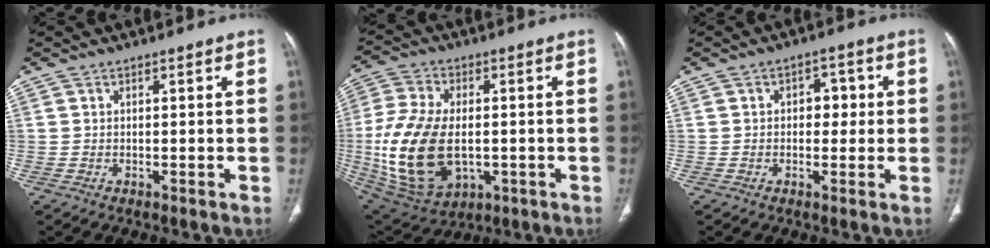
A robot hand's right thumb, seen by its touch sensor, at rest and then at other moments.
{"total": 20.7, "force": [-2.1, 12.5, 16.3], "torque": [-0.331, -0.008, -0.018]}
{"total": 4.7, "force": [0.5, 3.2, 3.4], "torque": [-0.020, 0.007, 0.003]}